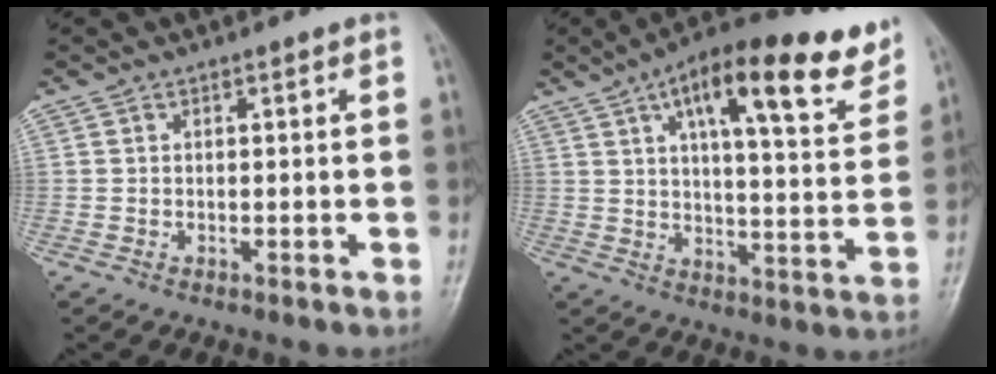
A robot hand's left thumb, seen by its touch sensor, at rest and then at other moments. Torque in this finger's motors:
{"motor_torque": [1.18, 1.16, 1.57, -1.20, 0.10]}